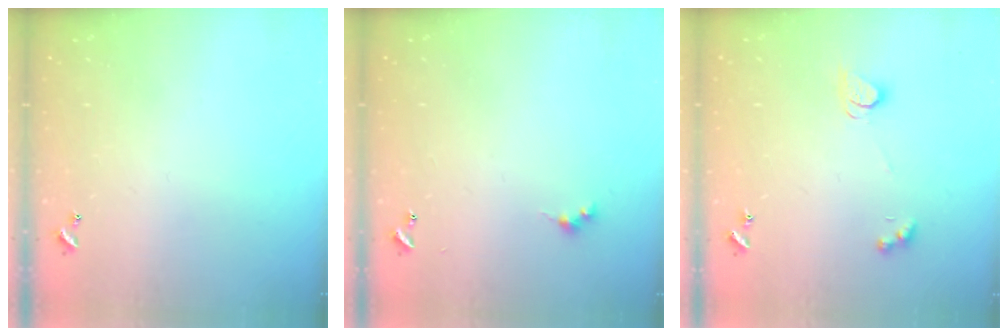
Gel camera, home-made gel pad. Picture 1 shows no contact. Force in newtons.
{"total": 2.6, "press": 2.6, "slide": 0.5}
{"total": 2.5, "press": 2.4, "slide": 0.3}